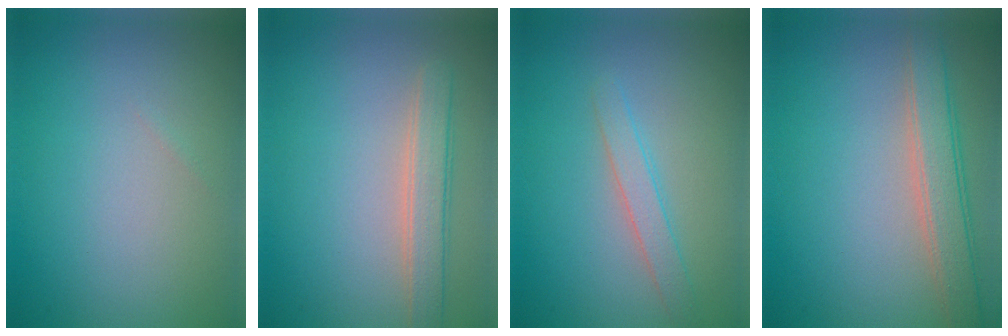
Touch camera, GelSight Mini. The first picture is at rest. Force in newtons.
{"total": 2.7, "press": 2.7, "slide": 0.5}
{"total": 1.8, "press": 1.8, "slide": 0.1}
{"total": 3.6, "press": 3.6, "slide": 0.2}